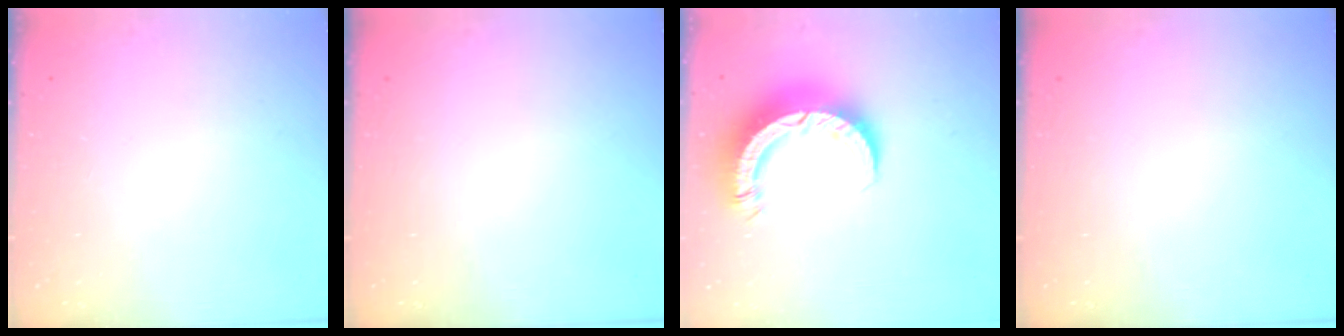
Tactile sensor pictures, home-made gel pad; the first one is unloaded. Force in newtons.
{"total": 0.0}
{"total": 10.0, "press": 10.0, "slide": 1.1}
{"total": 0.0}